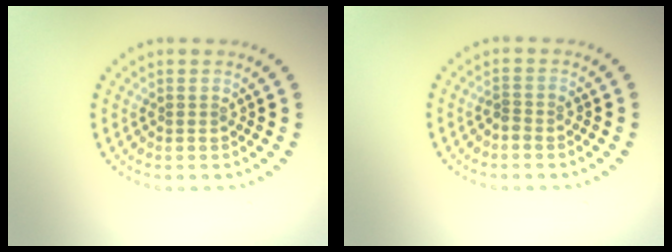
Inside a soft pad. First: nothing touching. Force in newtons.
{"total": 1.1, "press": 0.9, "slide": 0.7}